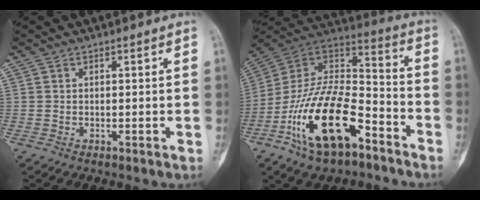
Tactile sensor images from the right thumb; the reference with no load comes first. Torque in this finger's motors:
{"motor_torque": [1.34, 1.57, 1.42, -1.35, 0.57]}